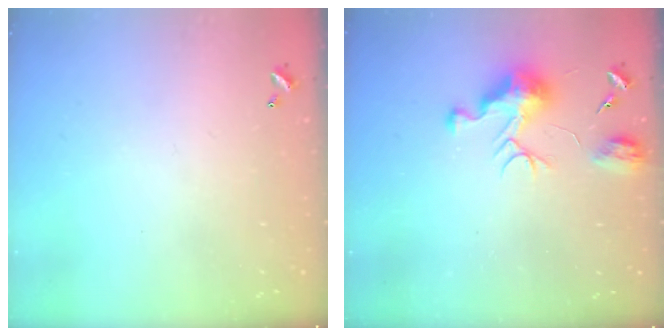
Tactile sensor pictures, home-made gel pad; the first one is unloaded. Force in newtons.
{"total": 9.5, "press": 9.5, "slide": 0.2}